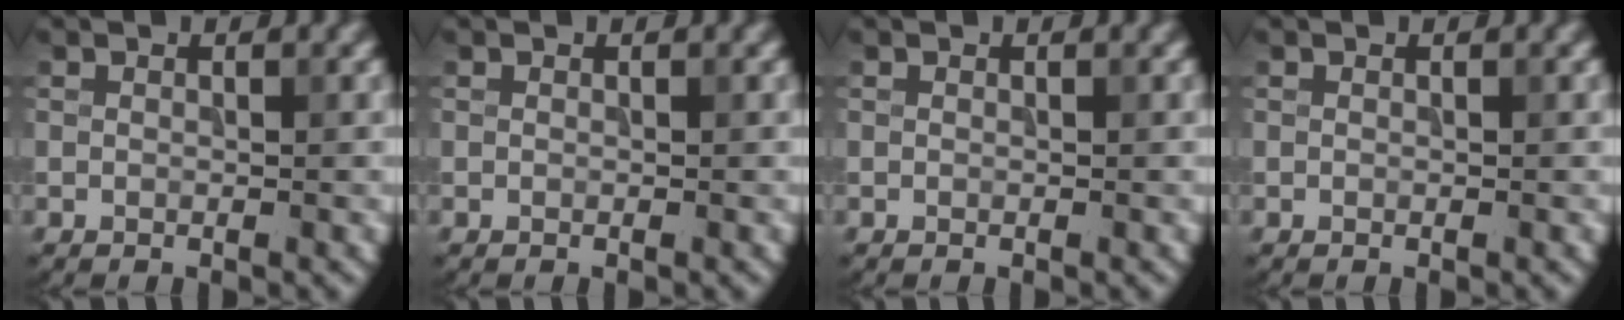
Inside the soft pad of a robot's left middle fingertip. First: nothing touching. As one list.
[{"total": 0.0}, {"total": 0.0}, {"total": 0.0}]